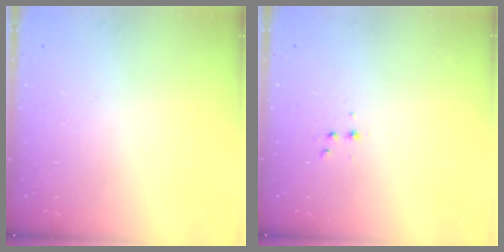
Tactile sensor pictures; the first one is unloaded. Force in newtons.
{"total": 2.9, "press": 2.7, "slide": 1.1}